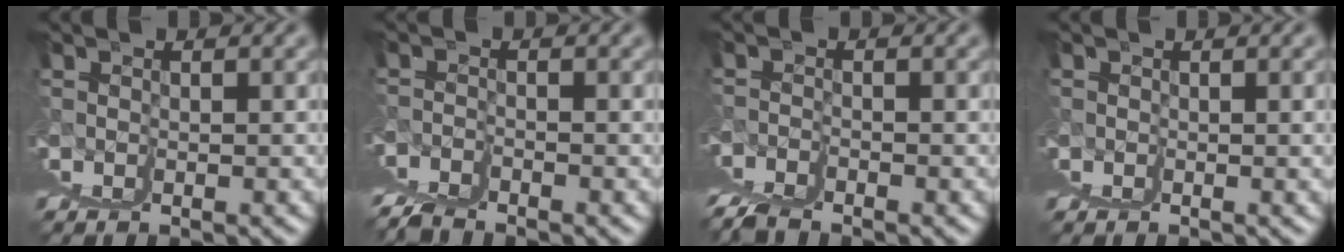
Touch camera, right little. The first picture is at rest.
{"total": 3.6, "force": [-0.3, -3.4, 1.0], "torque": [0.005, 0.011, 0.006]}
{"total": 3.3, "force": [-1.1, -2.9, 1.1], "torque": [-0.003, 0.005, -0.003]}
{"total": 2.3, "force": [2.1, -0.9, 0.2], "torque": [0.011, 0.006, 0.033]}